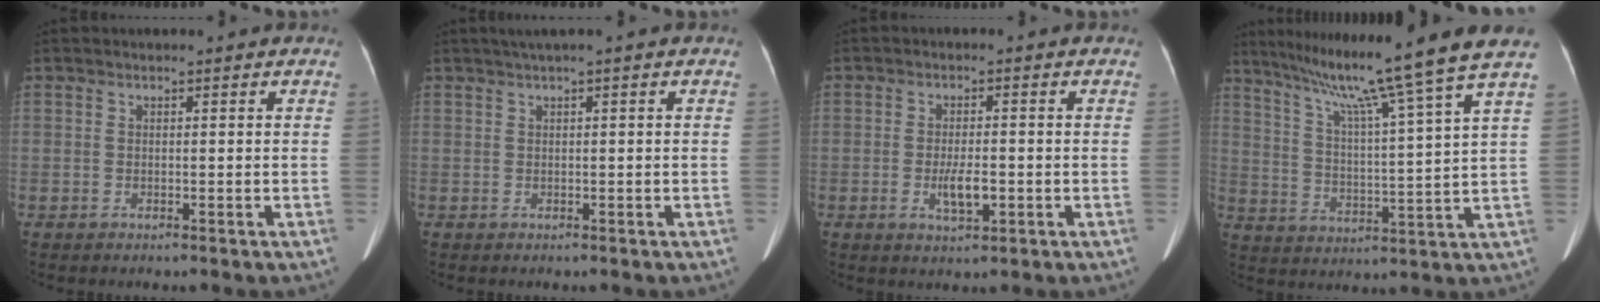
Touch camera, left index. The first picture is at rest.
{"total": 1.6, "force": [0.8, -0.2, 1.4], "torque": [-0.032, 0.013, 0.017]}
{"total": 4.0, "force": [-1.1, 1.2, 3.7], "torque": [-0.070, -0.002, -0.017]}
{"total": 16.3, "force": [12.8, -3.1, 9.6], "torque": [-0.155, -0.017, 0.190]}